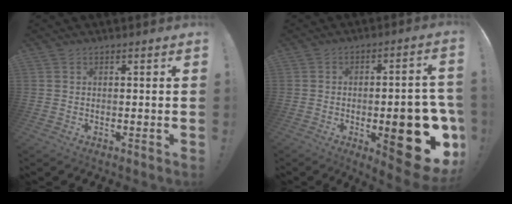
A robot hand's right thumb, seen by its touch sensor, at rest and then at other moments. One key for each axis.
{"total": 20.5, "fx": -5.7, "fy": 7.6, "fz": 18.1, "tx": -0.208, "ty": 0.023, "tz": -0.064}